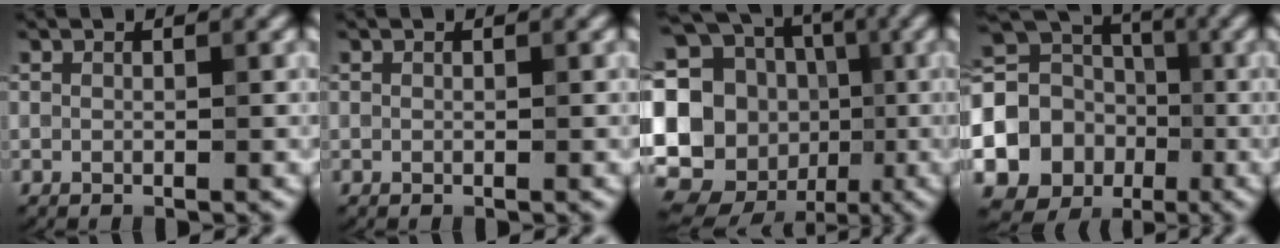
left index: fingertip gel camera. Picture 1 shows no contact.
{"total": 0.0}
{"total": 22.3, "force": [-2.5, 20.7, 7.7], "torque": [-0.165, 0.012, -0.106]}
{"total": 15.5, "force": [-3.3, 14.3, 5.0], "torque": [-0.115, -0.007, -0.086]}